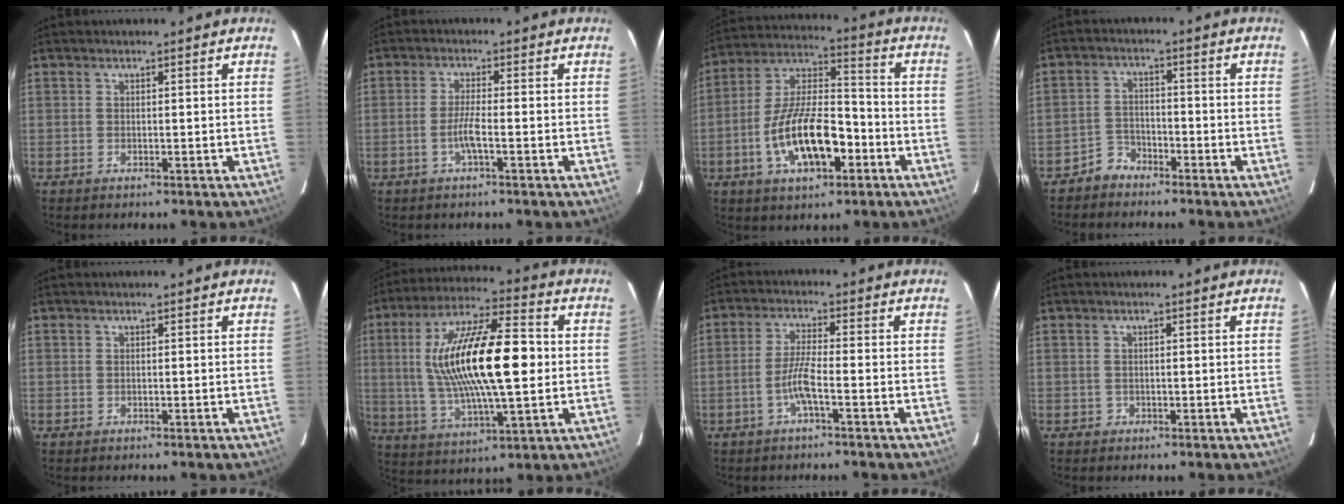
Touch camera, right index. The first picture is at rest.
{"total": 3.5, "force": [-1.5, -0.1, 3.1], "torque": [-0.064, -0.002, -0.029]}
{"total": 16.1, "force": [-6.0, 6.8, 13.4], "torque": [-0.261, 0.008, -0.101]}
{"total": 4.0, "force": [-3.3, 2.2, 0.0], "torque": [-0.004, 0.017, -0.063]}
{"total": 0.0}
{"total": 21.2, "force": [1.6, 6.1, 20.3], "torque": [-0.376, 0.011, 0.031]}
{"total": 4.7, "force": [-2.2, 0.1, 4.1], "torque": [-0.090, 0.003, -0.045]}
{"total": 0.9, "force": [-0.4, 0.8, 0.0], "torque": [0.003, 0.003, -0.003]}